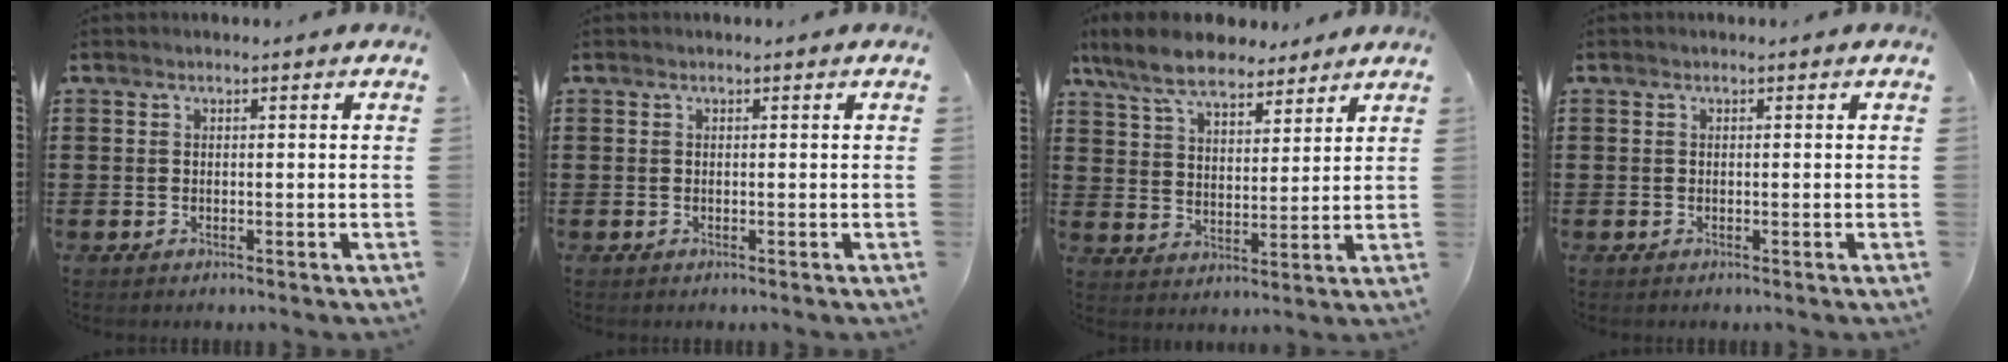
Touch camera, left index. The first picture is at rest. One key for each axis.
{"total": 0.0}
{"total": 8.9, "fx": 7.6, "fy": 2.7, "fz": 3.6, "tx": -0.099, "ty": -0.016, "tz": 0.142}
{"total": 0.0}